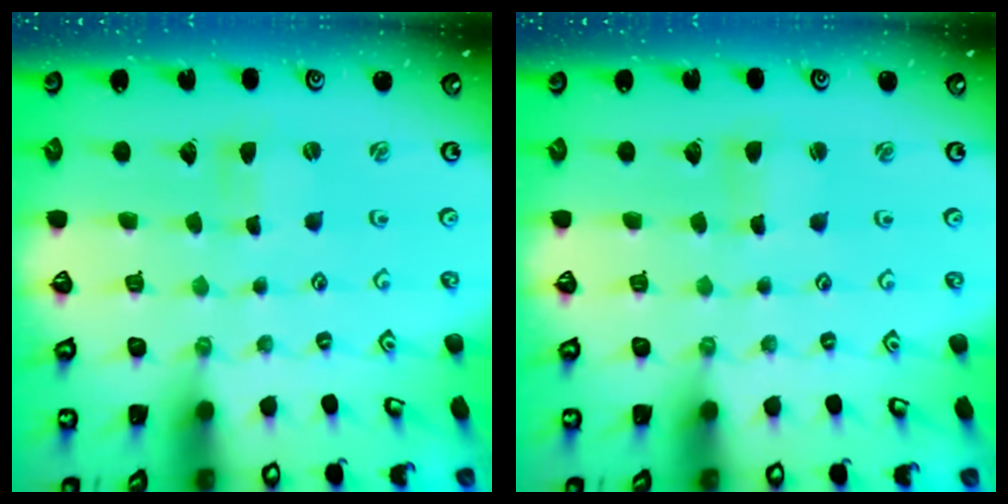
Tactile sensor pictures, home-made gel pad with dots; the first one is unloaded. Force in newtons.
{"total": 1.4, "press": 1.3, "slide": 0.3}